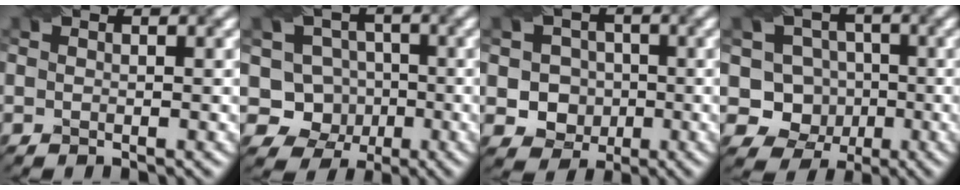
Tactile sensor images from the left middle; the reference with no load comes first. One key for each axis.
{"total": 5.7, "fx": -0.7, "fy": 5.3, "fz": 1.9, "tx": -0.007, "ty": 0.004, "tz": -0.040}
{"total": 4.5, "fx": -0.4, "fy": 4.2, "fz": 1.6, "tx": -0.016, "ty": 0.002, "tz": -0.020}
{"total": 6.6, "fx": -0.6, "fy": 6.2, "fz": 2.2, "tx": -0.022, "ty": 0.012, "tz": -0.041}